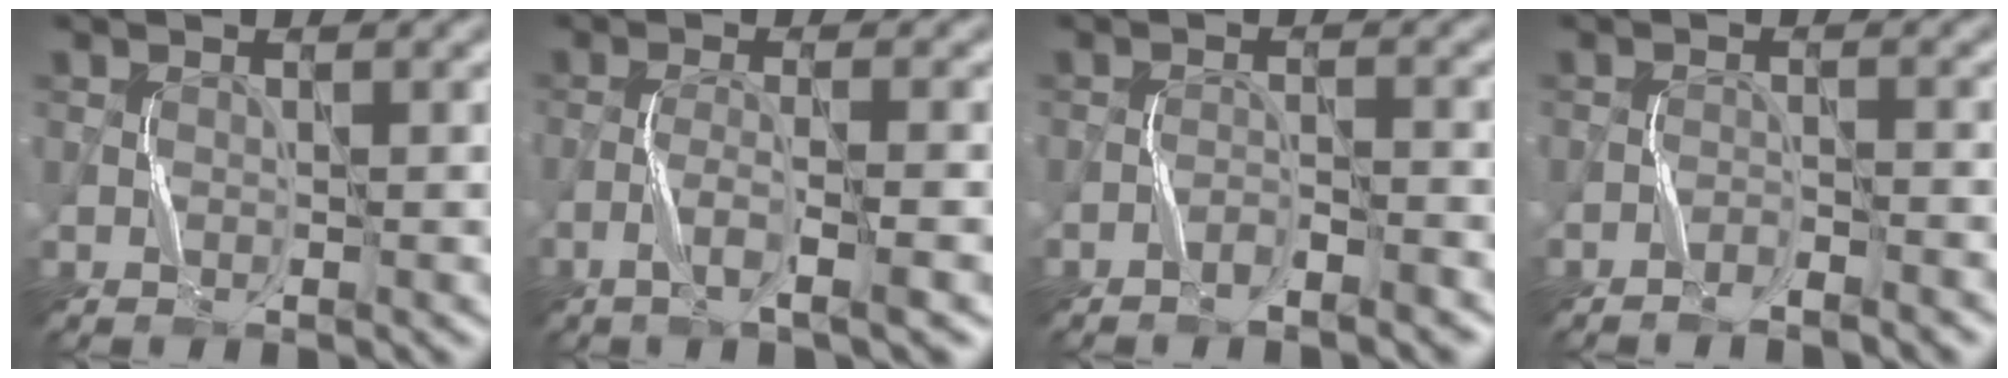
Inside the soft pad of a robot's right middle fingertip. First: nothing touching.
{"total": 3.0, "force": [-1.6, 0.0, 2.6], "torque": [-0.050, 0.005, -0.035]}
{"total": 1.8, "force": [-1.6, 0.1, 0.8], "torque": [-0.021, 0.008, -0.027]}
{"total": 1.8, "force": [-1.8, 0.2, 0.4], "torque": [-0.012, 0.012, -0.026]}